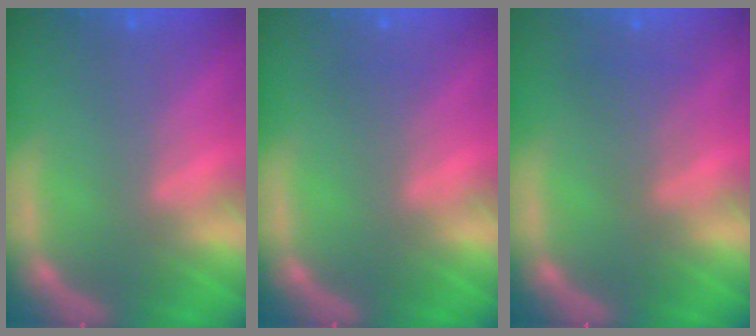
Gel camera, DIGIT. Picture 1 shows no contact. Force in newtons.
{"total": 1.0}
{"total": 2.0}